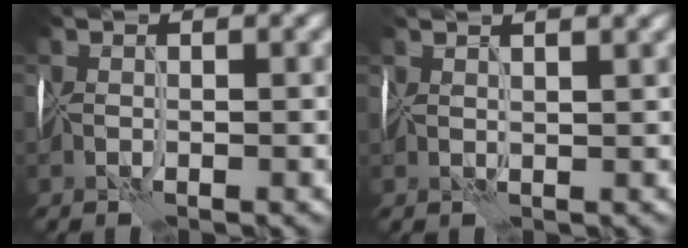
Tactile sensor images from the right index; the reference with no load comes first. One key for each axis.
{"total": 3.8, "fx": 2.9, "fy": 1.1, "fz": 2.2, "tx": -0.018, "ty": 0.022, "tz": 0.035}